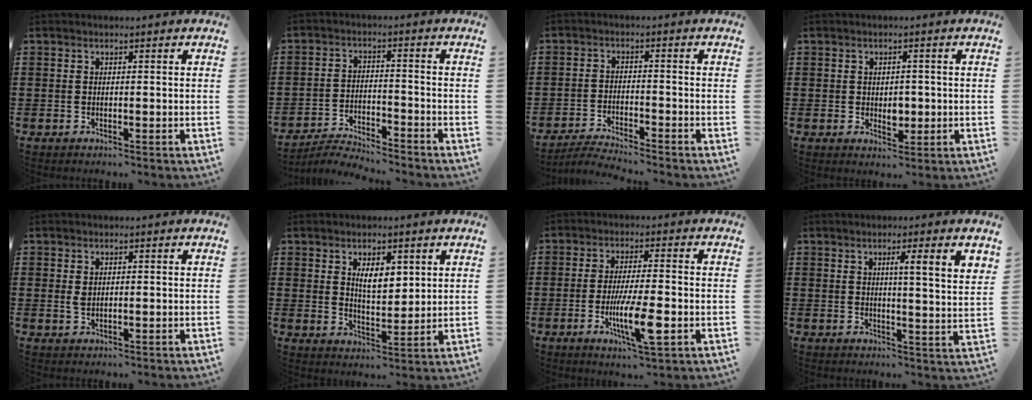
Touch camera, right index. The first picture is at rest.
{"total": 4.0, "force": [-4.0, 0.2, 0.5], "torque": [-0.013, 0.005, -0.083]}
{"total": 3.3, "force": [-3.3, -0.2, 0.6], "torque": [-0.012, 0.000, -0.067]}
{"total": 2.6, "force": [-0.1, 1.8, 1.8], "torque": [-0.022, -0.002, -0.007]}
{"total": 1.5, "force": [0.2, 0.8, 1.3], "torque": [-0.028, 0.004, 0.003]}
{"total": 5.0, "force": [2.1, 2.2, 4.0], "torque": [-0.070, 0.001, 0.032]}
{"total": 9.0, "force": [-2.7, 1.7, 8.4], "torque": [-0.160, -0.013, -0.048]}
{"total": 4.2, "force": [1.9, -0.2, 3.8], "torque": [-0.069, -0.006, 0.028]}